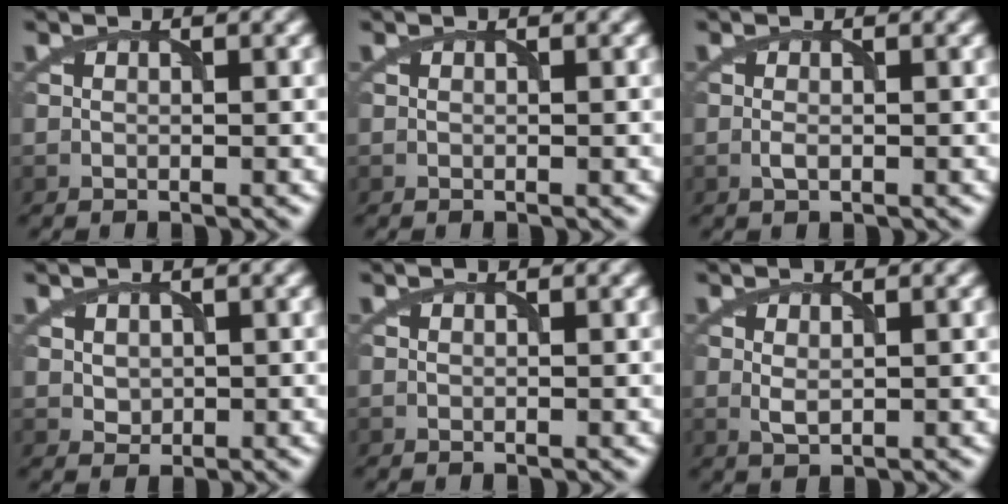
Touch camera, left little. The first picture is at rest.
{"total": 0.0}
{"total": 0.8, "force": [-0.2, 0.3, 0.7], "torque": [-0.020, -0.002, -0.006]}
{"total": 1.4, "force": [0.5, 1.3, 0.6], "torque": [-0.014, -0.004, 0.016]}
{"total": 0.0}
{"total": 1.2, "force": [0.2, 0.6, 1.0], "torque": [-0.024, -0.002, 0.008]}